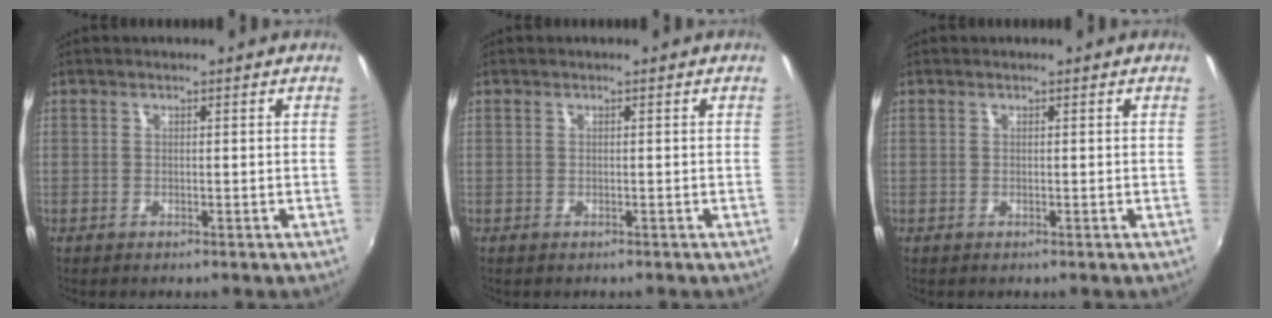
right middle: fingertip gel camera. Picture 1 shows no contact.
{"total": 0.0}
{"total": 0.0}